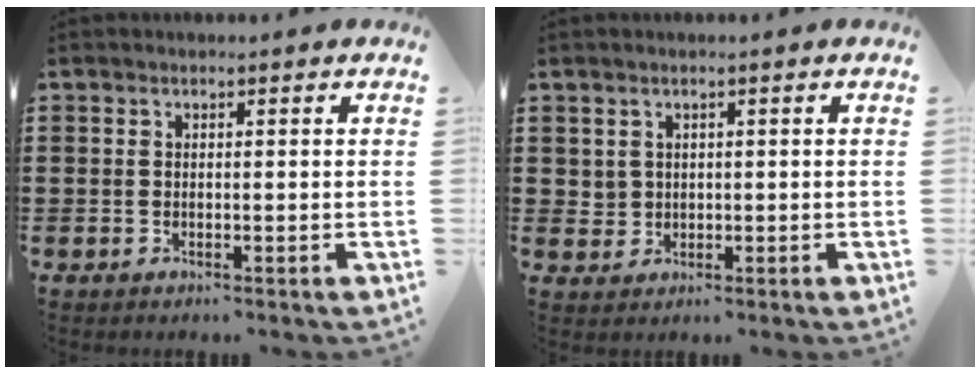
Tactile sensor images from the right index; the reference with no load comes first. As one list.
[{"total": 1.8, "force": [0.7, 1.6, 0.3], "torque": [-0.012, 0.008, 0.013]}]